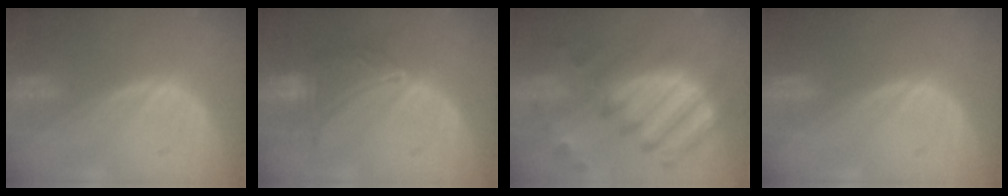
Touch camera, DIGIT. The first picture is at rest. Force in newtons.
{"total": 6.5, "press": 6.5, "slide": 0.5}
{"total": 11.8, "press": 10.4, "slide": 5.6}
{"total": 0.0}